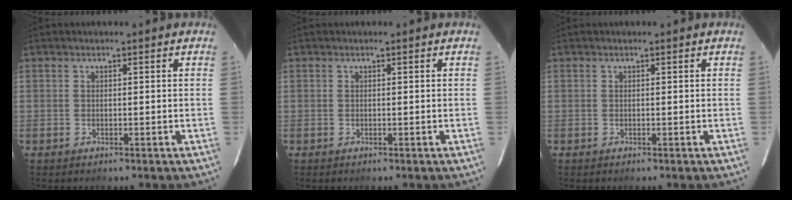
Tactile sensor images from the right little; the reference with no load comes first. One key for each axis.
{"total": 0.0}
{"total": 0.0}